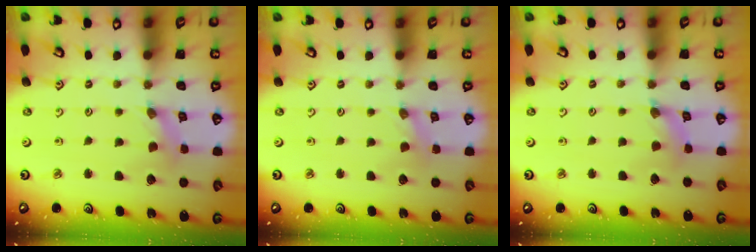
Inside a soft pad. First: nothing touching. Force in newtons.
{"total": 0.0}
{"total": 2.0, "press": 2.0, "slide": 0.4}